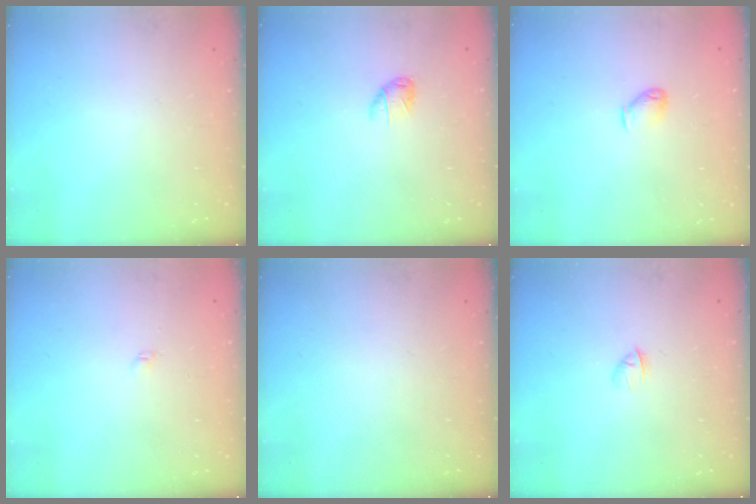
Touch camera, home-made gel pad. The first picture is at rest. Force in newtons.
{"total": 5.0, "press": 4.9, "slide": 0.7}
{"total": 3.6, "press": 3.5, "slide": 0.6}
{"total": 2.1, "press": 2.0, "slide": 0.3}
{"total": 0.0}
{"total": 1.7, "press": 1.6, "slide": 0.5}